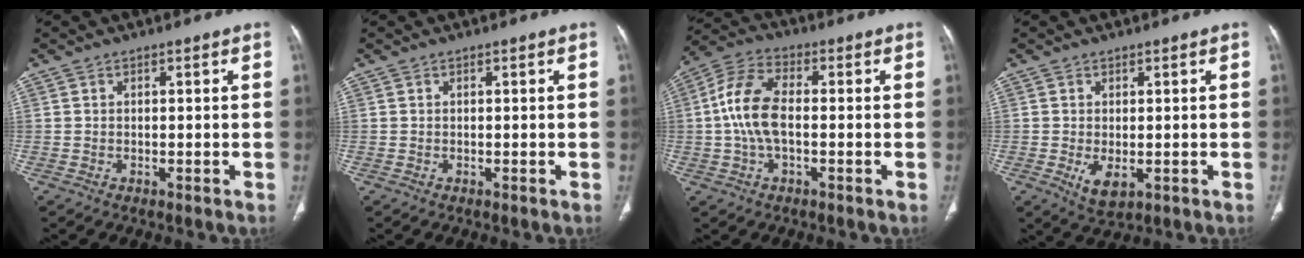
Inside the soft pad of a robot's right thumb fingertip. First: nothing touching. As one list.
[{"total": 0.0}, {"total": 10.2, "force": [-0.5, 5.5, 8.6], "torque": [-0.181, 0.028, -0.012]}, {"total": 4.0, "force": [-0.8, 2.2, 3.3], "torque": [-0.057, -0.012, -0.002]}]